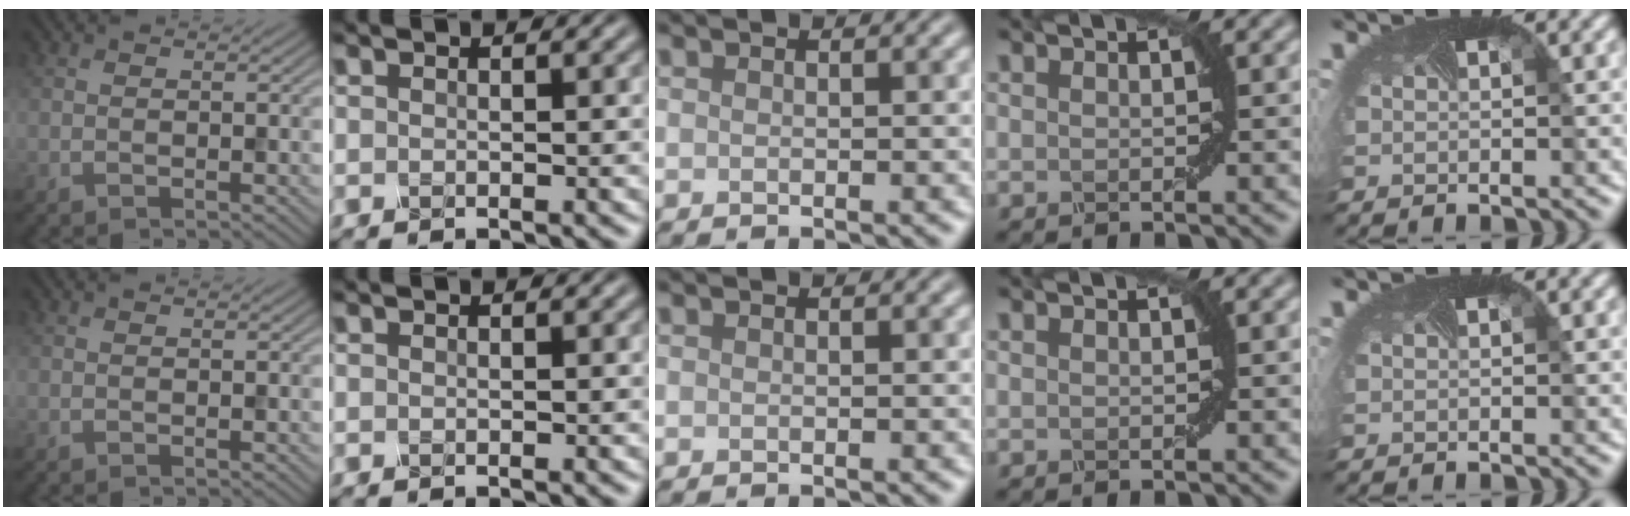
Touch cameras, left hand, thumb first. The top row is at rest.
{}